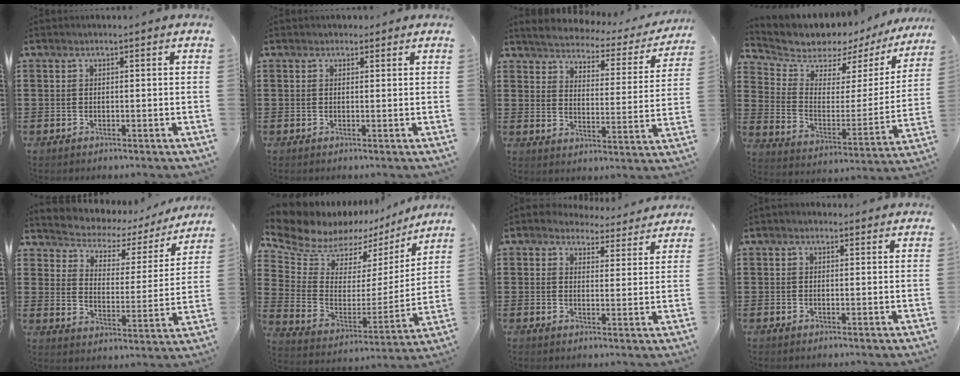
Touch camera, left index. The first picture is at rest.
{"total": 0.9, "force": [0.6, 0.7, 0.2], "torque": [0.002, 0.001, 0.010]}
{"total": 2.9, "force": [2.9, 0.2, 0.1], "torque": [-0.025, -0.028, 0.040]}
{"total": 5.4, "force": [4.9, 2.2, 0.0], "torque": [-0.042, -0.047, 0.080]}
{"total": 3.2, "force": [2.7, 1.6, 0.6], "torque": [-0.036, -0.028, 0.035]}
{"total": 9.2, "force": [8.3, 3.7, 1.3], "torque": [-0.074, -0.069, 0.145]}
{"total": 3.9, "force": [3.7, 0.9, 0.7], "torque": [-0.029, -0.015, 0.068]}
{"total": 0.8, "force": [0.3, 0.6, 0.4], "torque": [-0.009, 0.006, 0.005]}